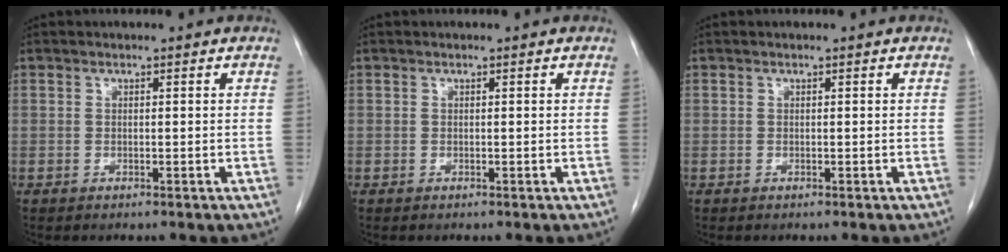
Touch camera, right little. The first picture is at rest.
{"total": 0.0}
{"total": 0.0}